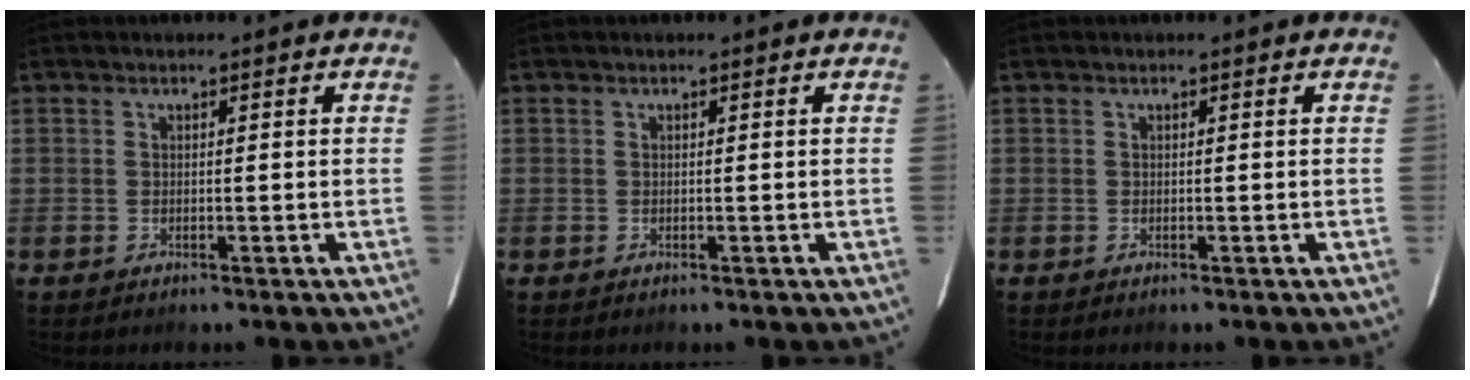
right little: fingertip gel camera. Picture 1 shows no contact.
{"total": 0.0}
{"total": 0.0}